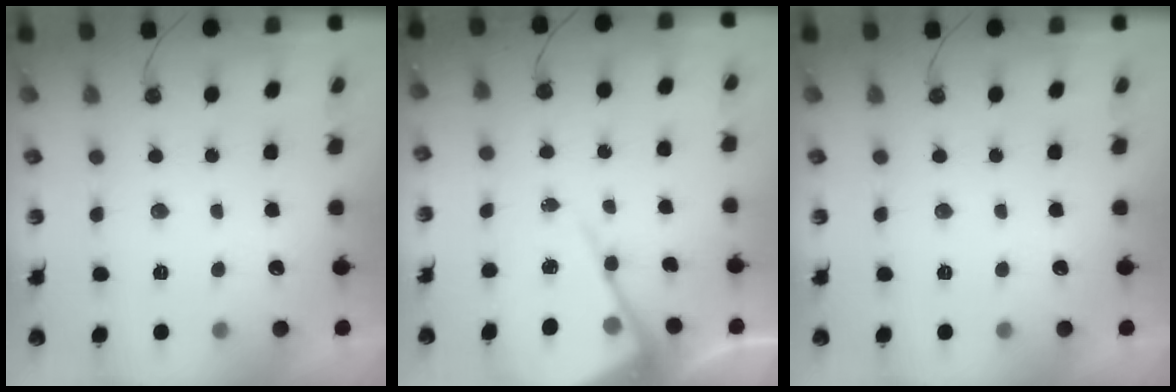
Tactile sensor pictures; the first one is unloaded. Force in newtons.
{"total": 10.8, "press": 10.8, "slide": 0.9}
{"total": 0.0}